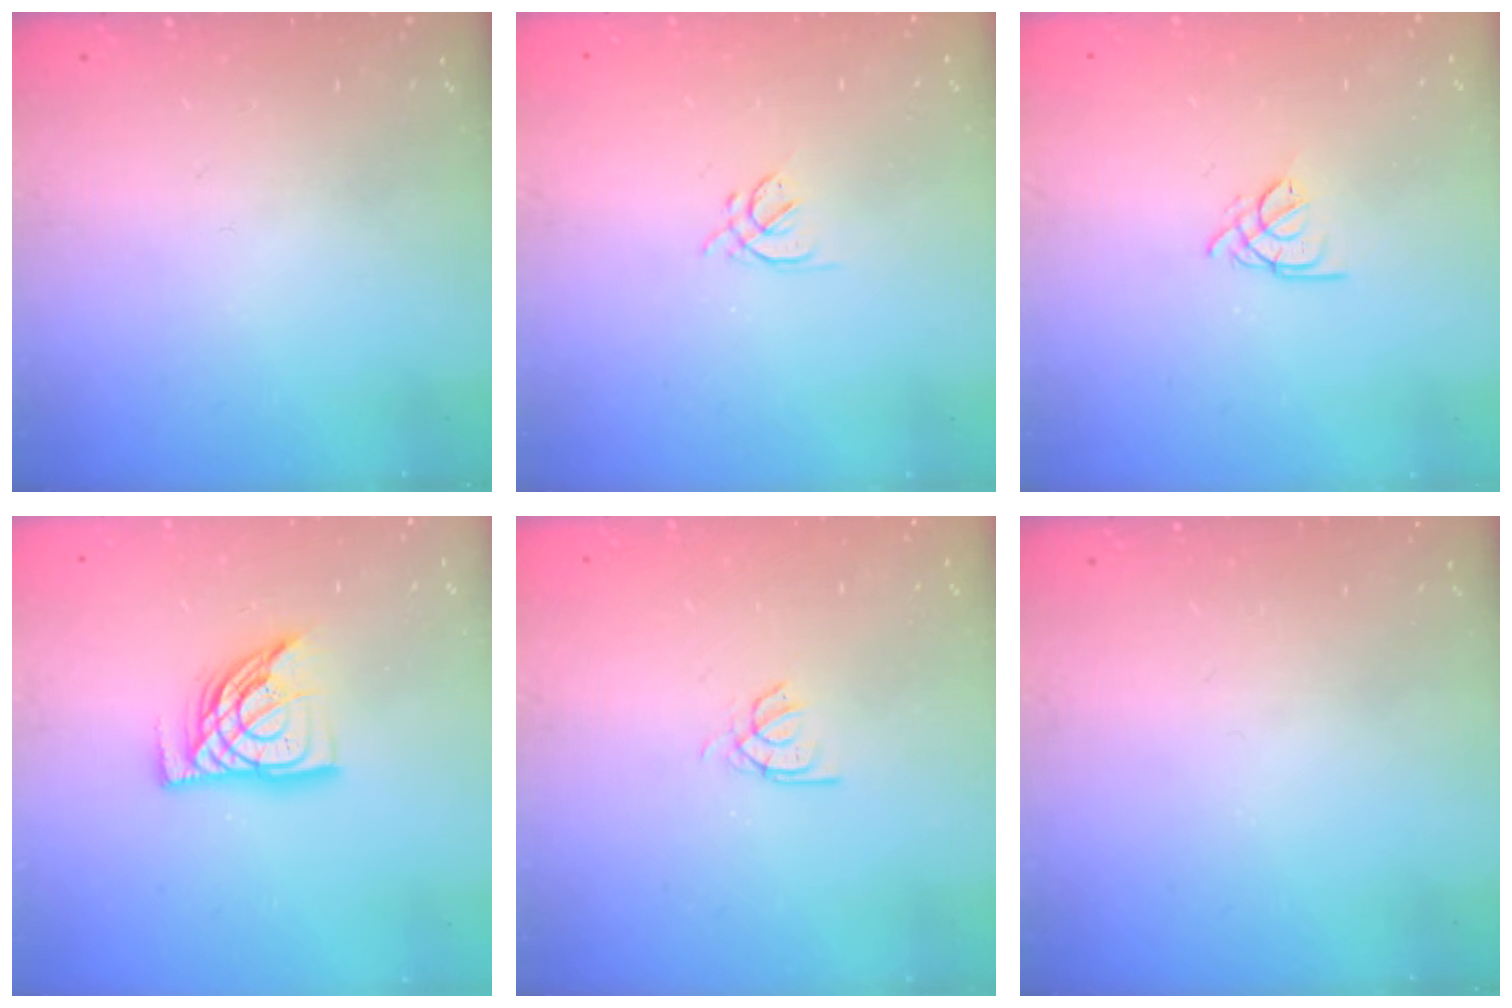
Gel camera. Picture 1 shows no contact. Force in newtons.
{"total": 2.8, "press": 2.8, "slide": 0.7}
{"total": 2.7, "press": 2.6, "slide": 0.5}
{"total": 11.3, "press": 11.3, "slide": 1.3}
{"total": 2.5, "press": 2.4, "slide": 0.3}
{"total": 0.0}